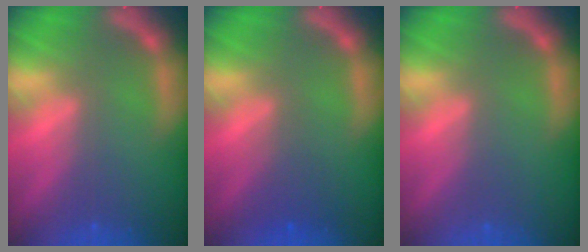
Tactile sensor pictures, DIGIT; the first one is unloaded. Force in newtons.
{"total": 2.0}
{"total": 0.0}